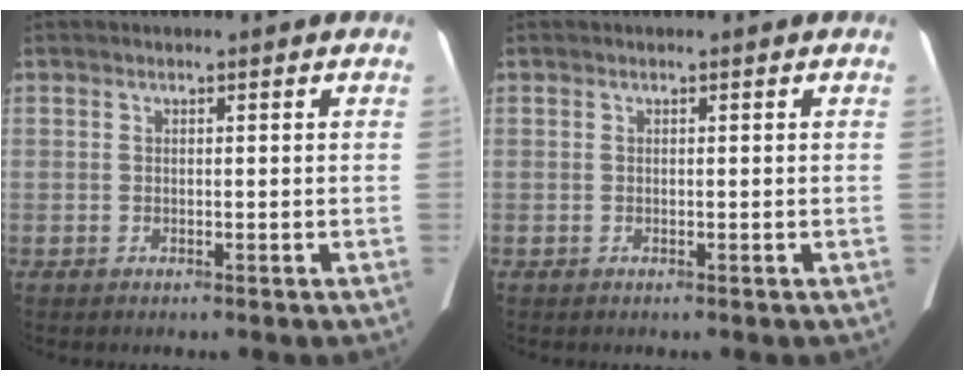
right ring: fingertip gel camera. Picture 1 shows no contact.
{"total": 0.0}